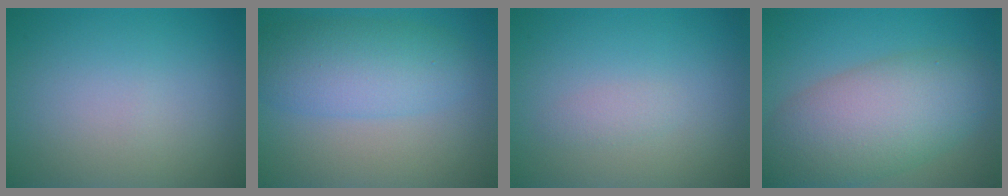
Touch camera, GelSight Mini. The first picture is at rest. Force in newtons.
{"total": 5.4, "press": 5.4, "slide": 0.2}
{"total": 0.9, "press": 0.9, "slide": 0.1}
{"total": 8.7, "press": 8.7, "slide": 0.1}